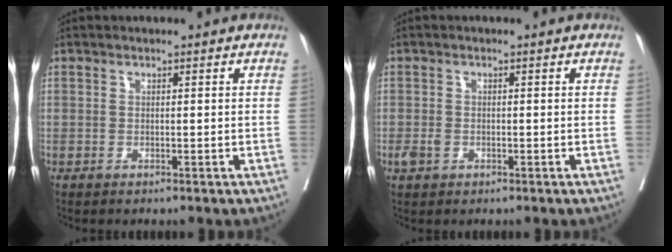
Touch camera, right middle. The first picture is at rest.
{"total": 1.6, "force": [-0.6, 1.2, 0.9], "torque": [-0.018, 0.002, -0.008]}